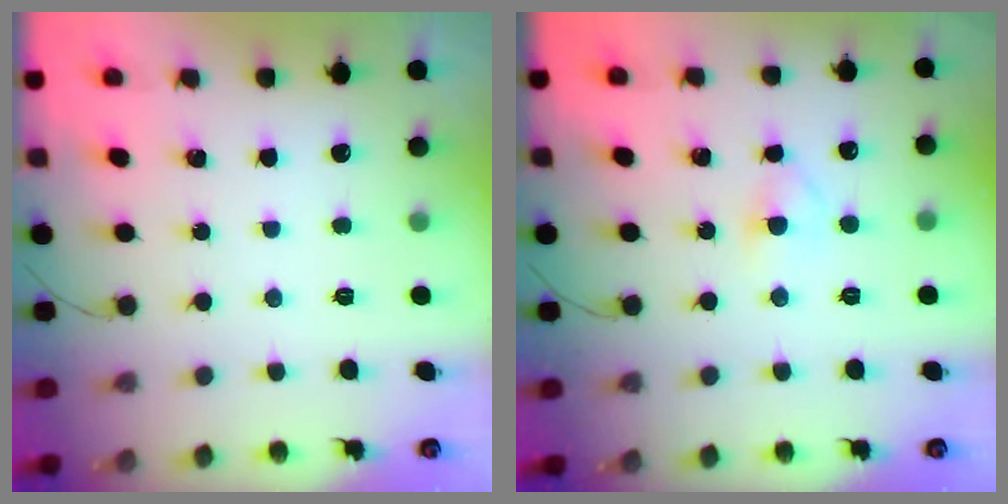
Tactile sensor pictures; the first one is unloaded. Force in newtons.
{"total": 3.4, "press": 3.2, "slide": 1.2}